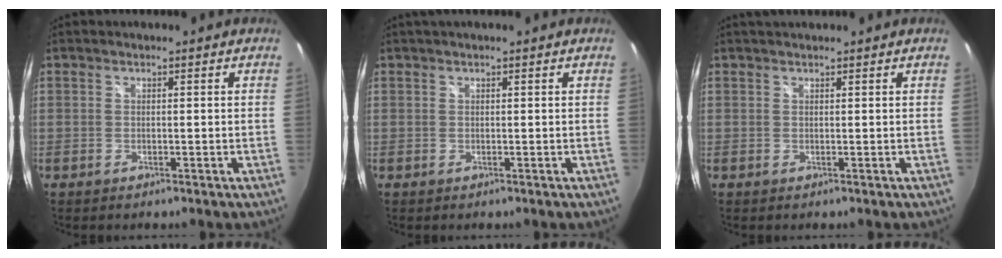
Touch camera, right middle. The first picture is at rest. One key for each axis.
{"total": 1.6, "fx": 1.2, "fy": 0.0, "fz": 1.0, "tx": -0.021, "ty": 0.010, "tz": 0.013}
{"total": 1.9, "fx": 1.7, "fy": 0.2, "fz": 0.9, "tx": -0.017, "ty": 0.007, "tz": 0.023}